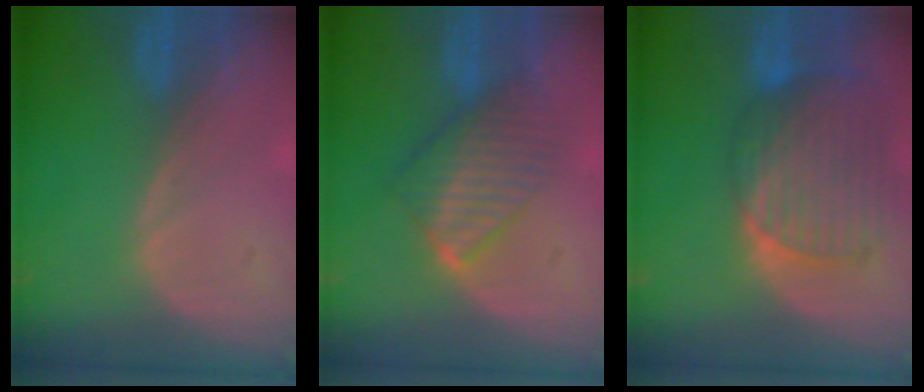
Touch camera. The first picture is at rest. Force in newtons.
{"total": 6.5, "press": 6.4, "slide": 0.6}
{"total": 10.5, "press": 8.9, "slide": 5.5}